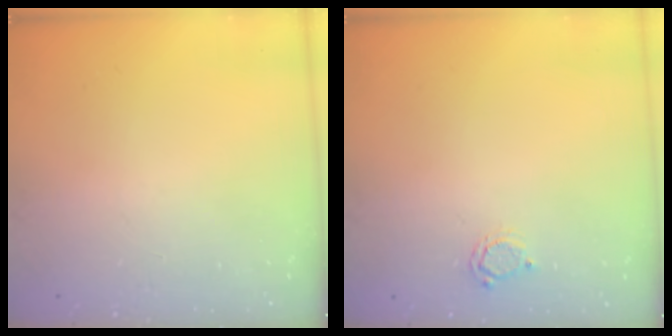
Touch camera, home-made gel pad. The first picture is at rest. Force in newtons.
{"total": 2.2, "press": 2.1, "slide": 0.3}